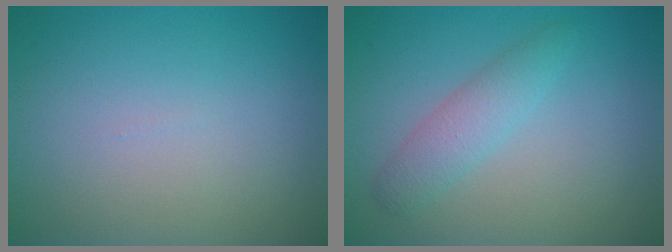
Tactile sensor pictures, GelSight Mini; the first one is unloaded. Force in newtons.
{"total": 2.4, "press": 2.4, "slide": 0.1}